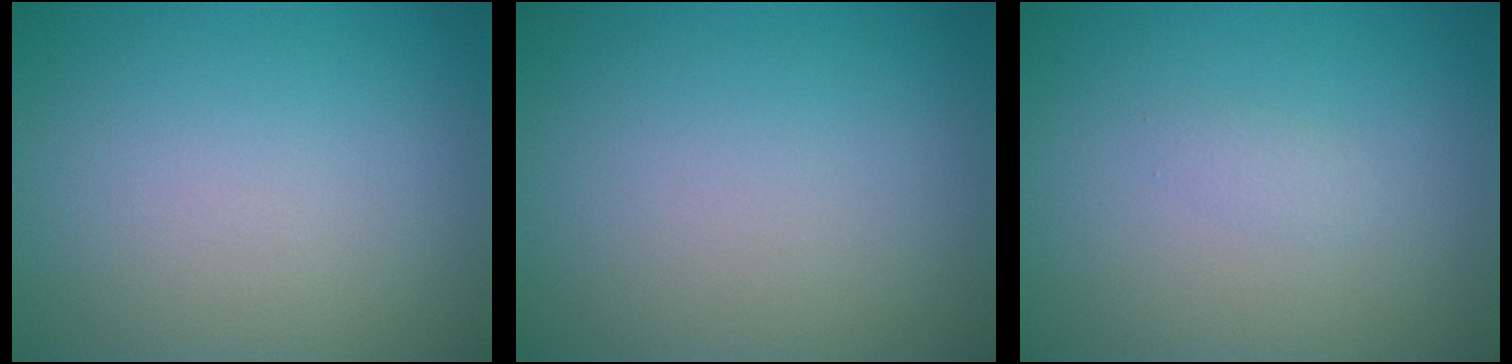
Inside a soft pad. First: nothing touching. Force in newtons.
{"total": 0.0}
{"total": 0.8, "press": 0.8, "slide": 0.1}